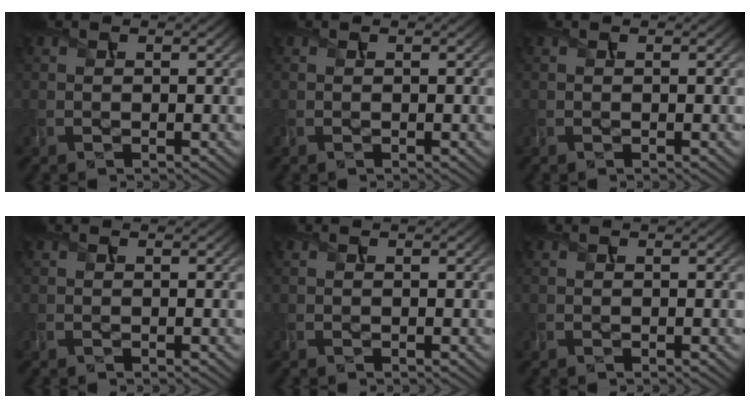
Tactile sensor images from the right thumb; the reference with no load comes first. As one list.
[{"total": 0.0}, {"total": 0.0}, {"total": 0.0}, {"total": 0.0}, {"total": 0.0}]